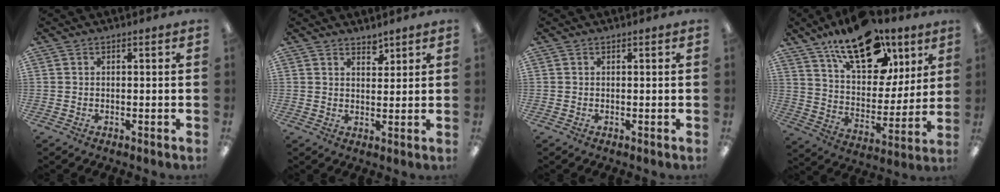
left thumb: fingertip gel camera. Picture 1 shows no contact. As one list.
[{"total": 3.0, "force": [2.7, 1.1, 0.6], "torque": [0.010, -0.022, 0.047]}, {"total": 0.0}, {"total": 21.5, "force": [13.7, 11.2, 12.3], "torque": [-0.195, -0.069, 0.238]}]